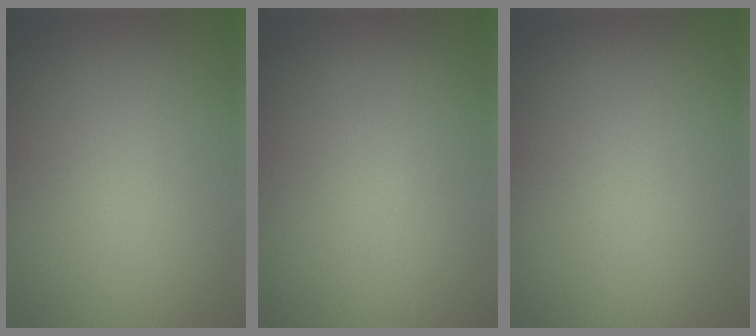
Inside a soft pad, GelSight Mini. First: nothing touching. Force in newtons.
{"total": 0.0}
{"total": 0.0}